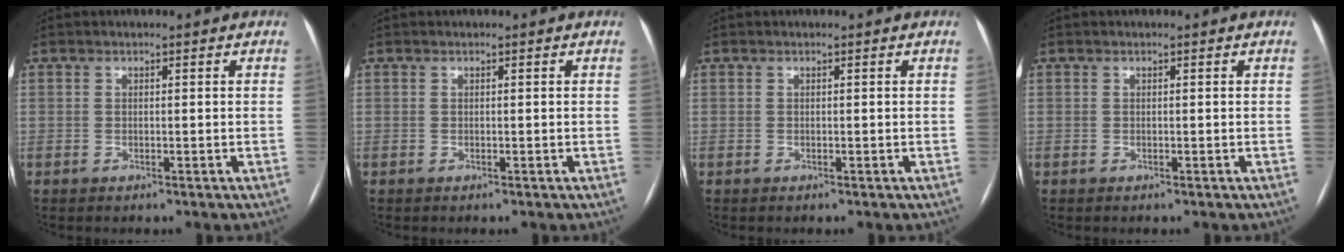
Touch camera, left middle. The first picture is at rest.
{"total": 0.0}
{"total": 0.0}
{"total": 0.0}